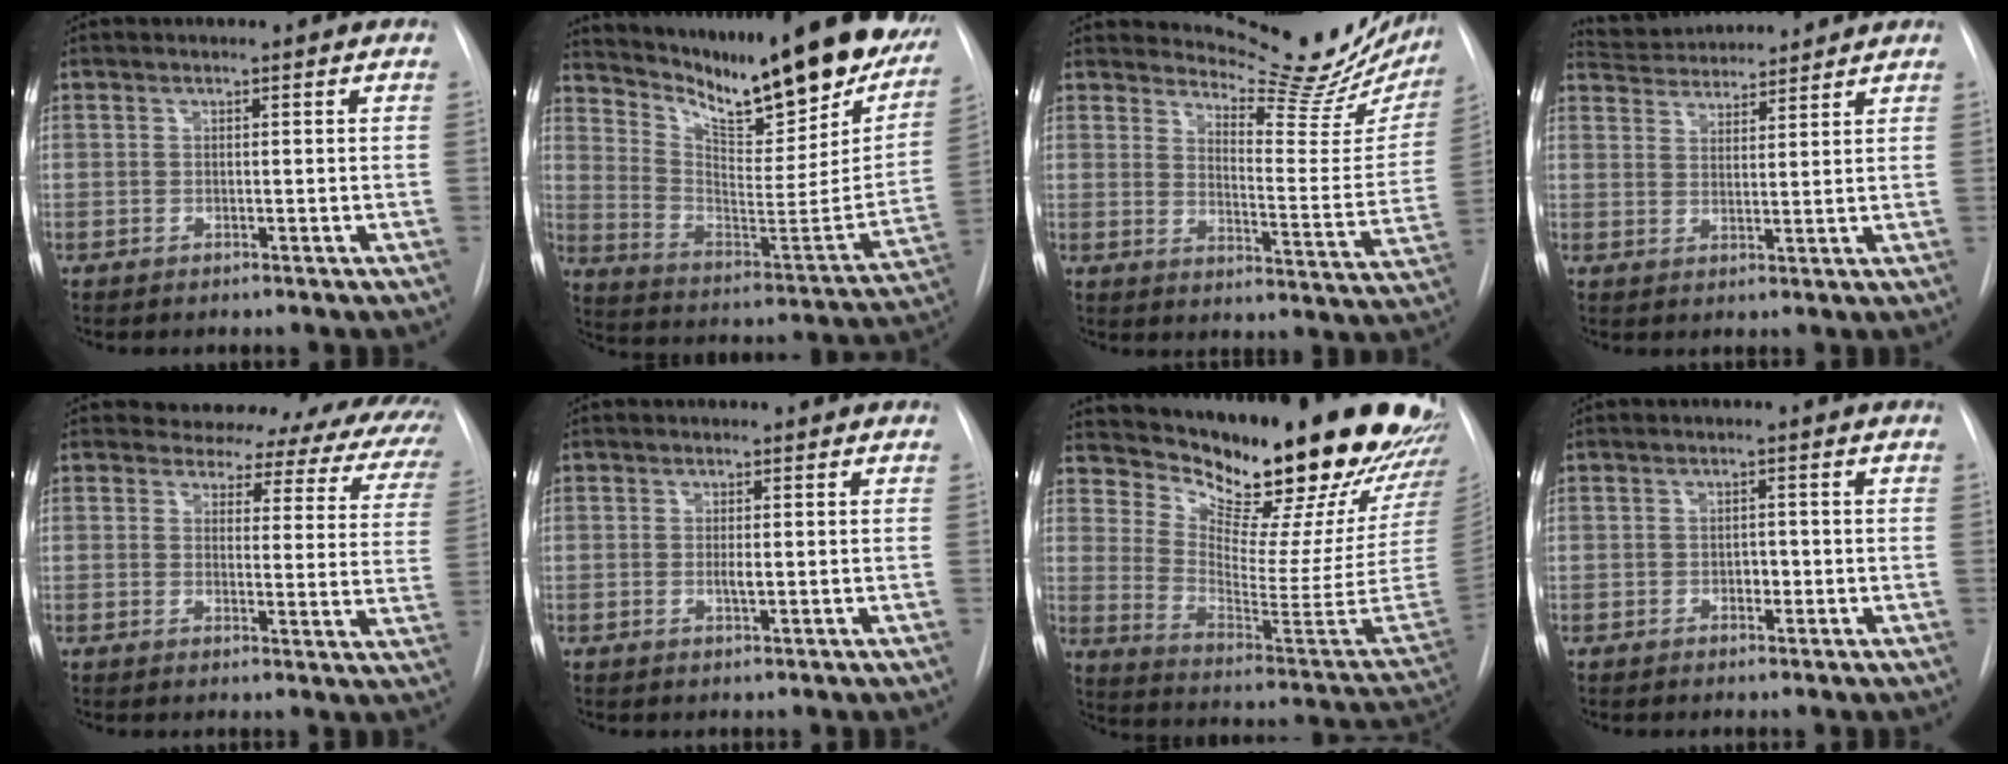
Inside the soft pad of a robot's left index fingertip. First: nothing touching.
{"total": 27.9, "force": [22.3, 7.2, 15.2], "torque": [-0.240, -0.055, 0.312]}
{"total": 16.9, "force": [15.9, 3.1, 4.6], "torque": [-0.050, -0.087, 0.182]}
{"total": 9.1, "force": [8.8, 1.4, 1.6], "torque": [-0.032, 0.023, 0.140]}
{"total": 18.1, "force": [16.1, 6.6, 4.7], "torque": [-0.035, -0.047, 0.153]}
{"total": 1.2, "force": [-0.1, 0.3, 1.2], "torque": [-0.023, -0.003, -0.001]}
{"total": 27.7, "force": [23.1, 5.0, 14.3], "torque": [-0.228, -0.099, 0.306]}
{"total": 1.5, "force": [-0.5, 1.0, 1.1], "torque": [-0.012, 0.004, -0.007]}